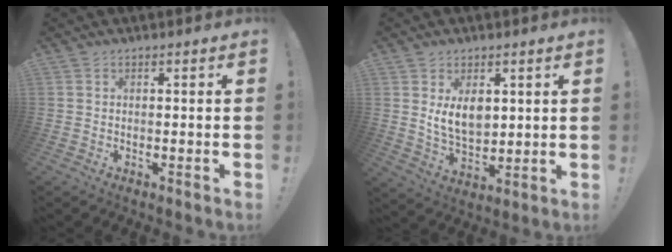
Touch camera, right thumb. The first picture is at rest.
{"total": 9.3, "force": [3.6, 6.2, 5.8], "torque": [-0.096, -0.014, 0.068]}